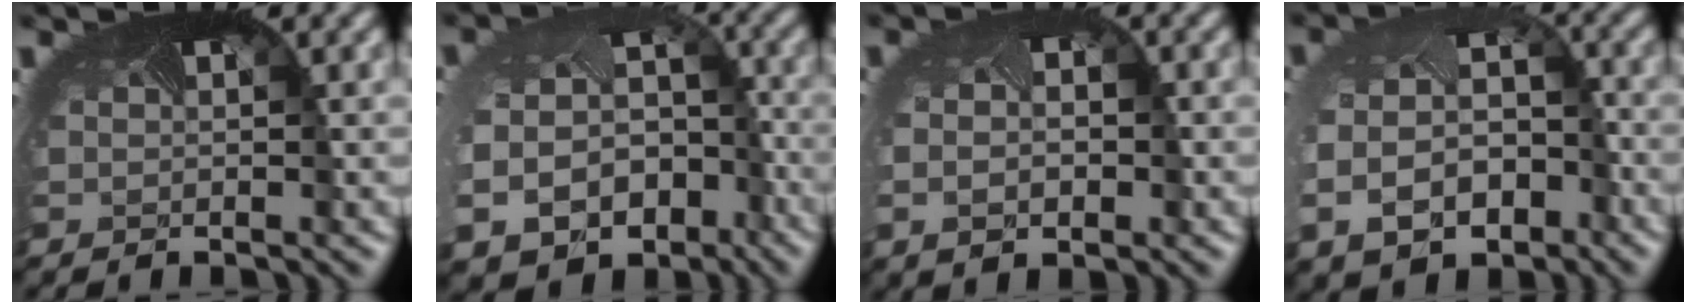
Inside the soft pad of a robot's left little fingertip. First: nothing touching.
{"total": 15.7, "force": [-7.5, 11.9, 7.0], "torque": [-0.135, -0.082, -0.087]}
{"total": 3.5, "force": [-0.5, 2.3, 2.6], "torque": [-0.042, -0.004, -0.003]}
{"total": 7.6, "force": [-3.5, 5.1, 4.5], "torque": [-0.107, -0.032, -0.046]}